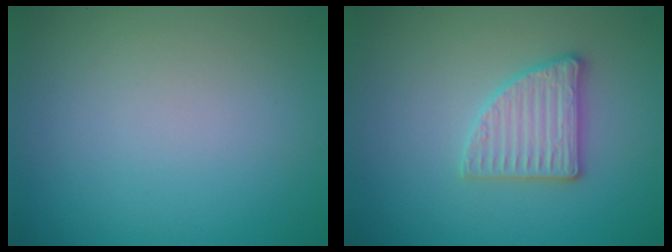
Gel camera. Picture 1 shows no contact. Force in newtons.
{"total": 2.9, "press": 2.8, "slide": 0.5}